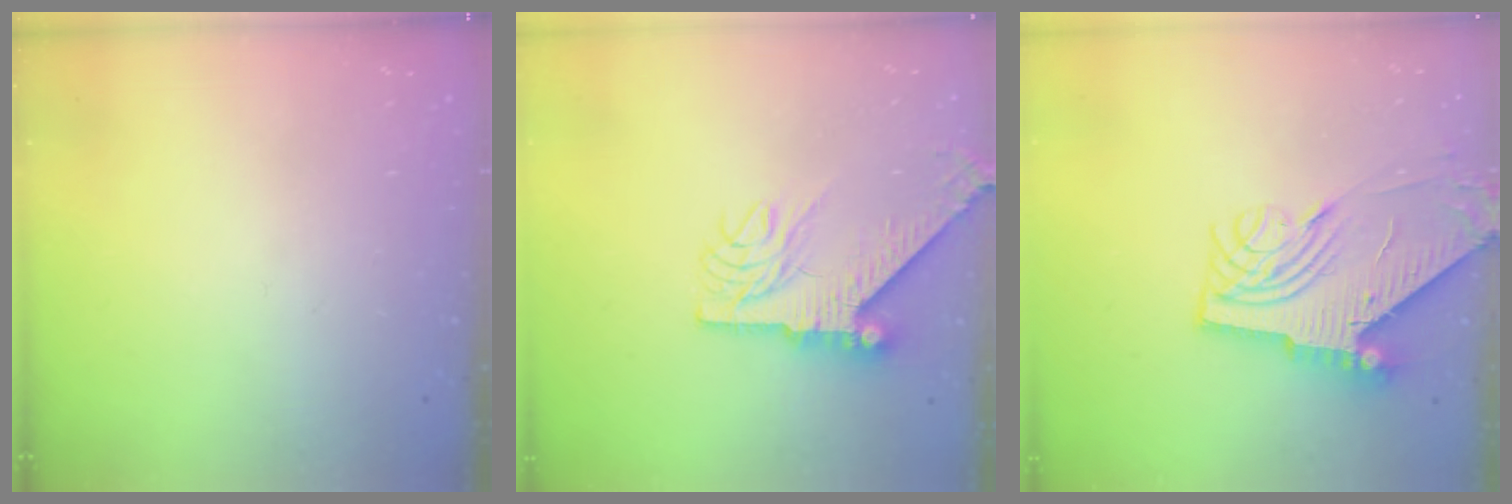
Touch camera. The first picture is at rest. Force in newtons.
{"total": 10.2, "press": 10.1, "slide": 1.6}
{"total": 11.4, "press": 11.3, "slide": 1.2}